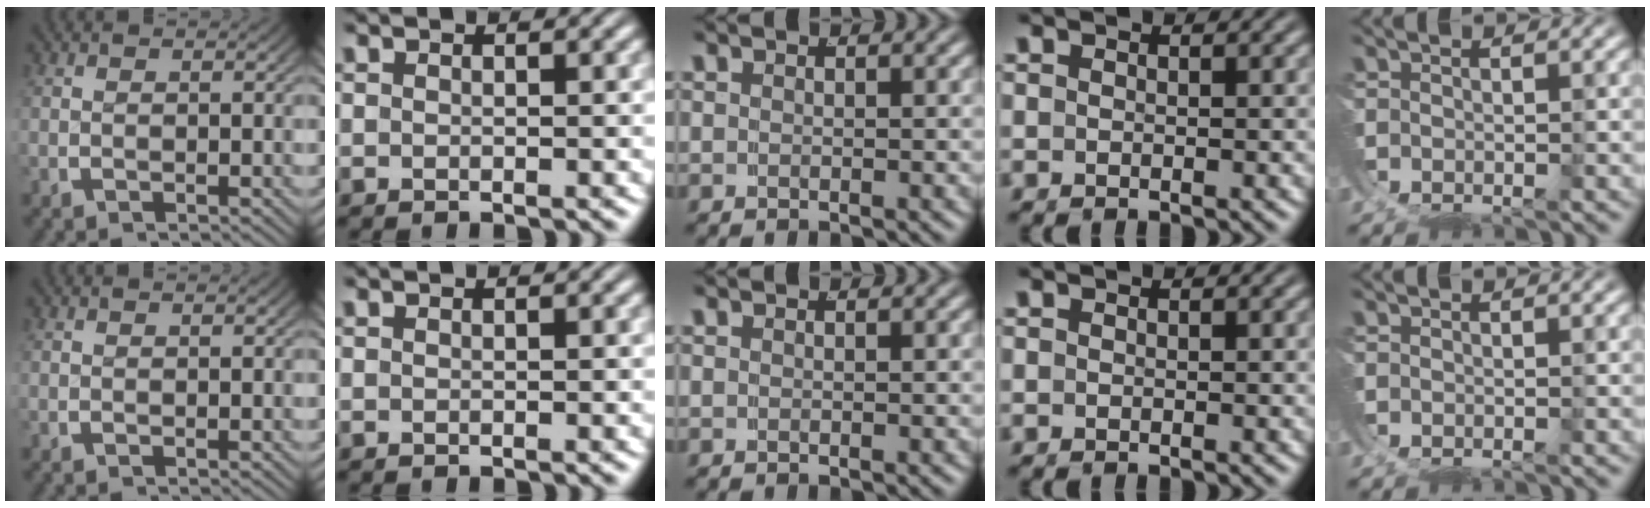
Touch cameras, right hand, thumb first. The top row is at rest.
{}